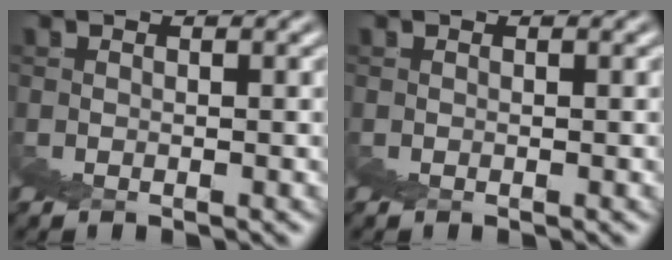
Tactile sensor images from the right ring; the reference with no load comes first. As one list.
[{"total": 0.0}]